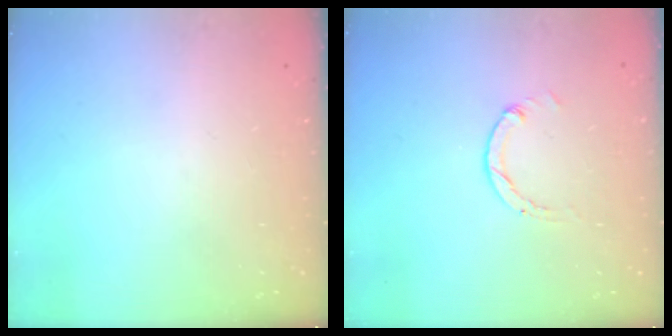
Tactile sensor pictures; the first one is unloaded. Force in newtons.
{"total": 1.3, "press": 1.2, "slide": 0.2}